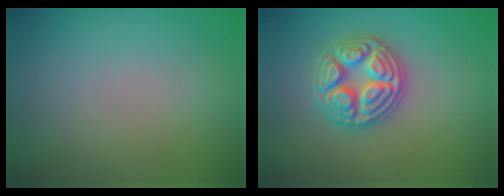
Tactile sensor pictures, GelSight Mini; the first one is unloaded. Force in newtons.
{"total": 4.9, "press": 4.8, "slide": 0.6}